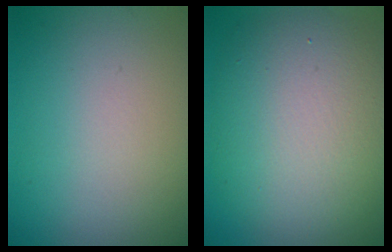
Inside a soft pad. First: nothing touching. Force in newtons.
{"total": 10.4, "press": 10.3, "slide": 0.7}